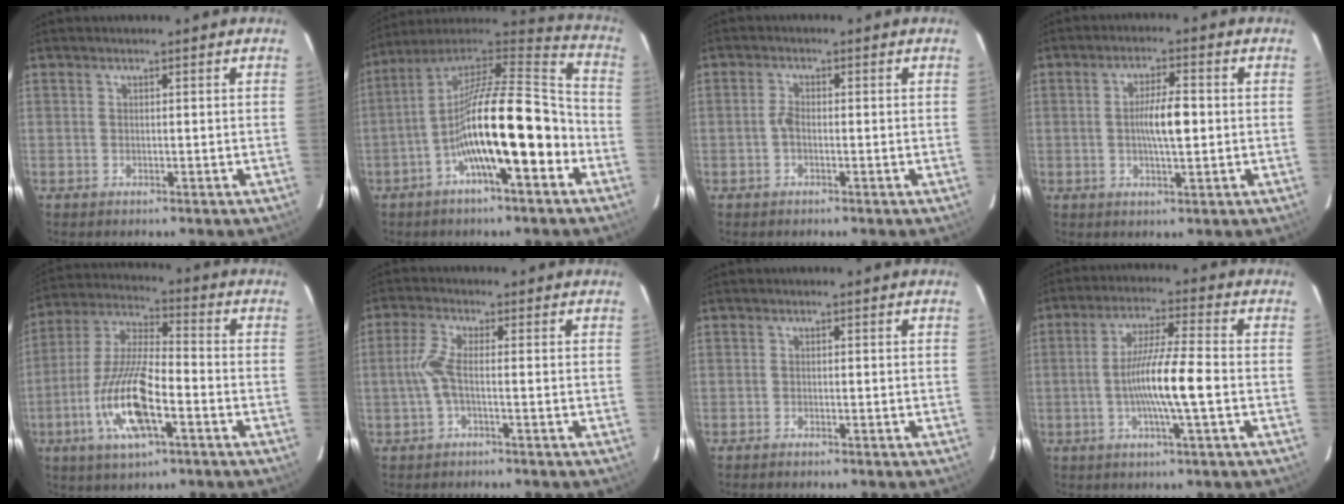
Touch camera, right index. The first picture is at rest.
{"total": 18.9, "force": [-5.8, 3.0, 17.8], "torque": [-0.302, 0.018, -0.098]}
{"total": 1.6, "force": [-0.5, 0.6, 1.4], "torque": [-0.029, 0.004, -0.011]}
{"total": 5.7, "force": [-0.1, 1.0, 5.6], "torque": [-0.101, 0.006, -0.004]}
{"total": 14.4, "force": [-5.2, 3.4, 13.0], "torque": [-0.271, -0.006, -0.095]}
{"total": 3.8, "force": [-0.7, 0.4, 3.7], "torque": [-0.090, 0.005, -0.018]}
{"total": 0.9, "force": [-0.8, 0.1, 0.4], "torque": [-0.011, -0.002, -0.010]}
{"total": 9.6, "force": [-1.8, -0.2, 9.5], "torque": [-0.176, -0.001, -0.039]}